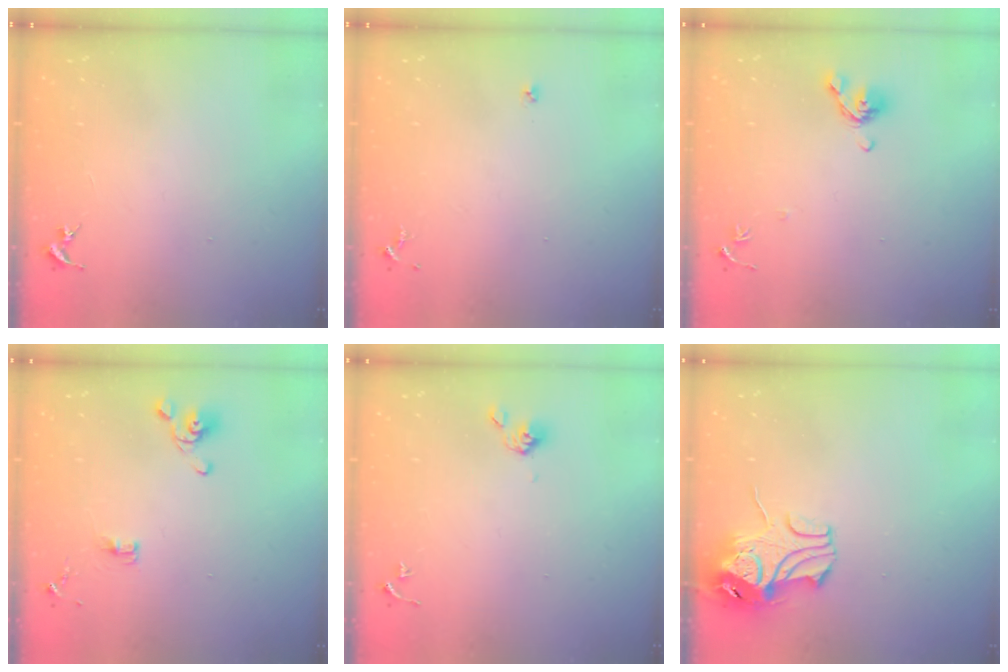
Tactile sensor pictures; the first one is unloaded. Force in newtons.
{"total": 4.3, "press": 4.3, "slide": 0.4}
{"total": 7.3, "press": 7.1, "slide": 1.6}
{"total": 6.4, "press": 5.9, "slide": 2.4}
{"total": 5.7, "press": 5.6, "slide": 0.8}
{"total": 10.3, "press": 10.2, "slide": 1.5}